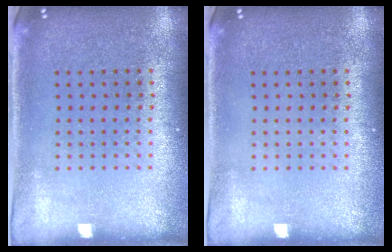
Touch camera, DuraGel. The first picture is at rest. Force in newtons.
{"total": 0.0}